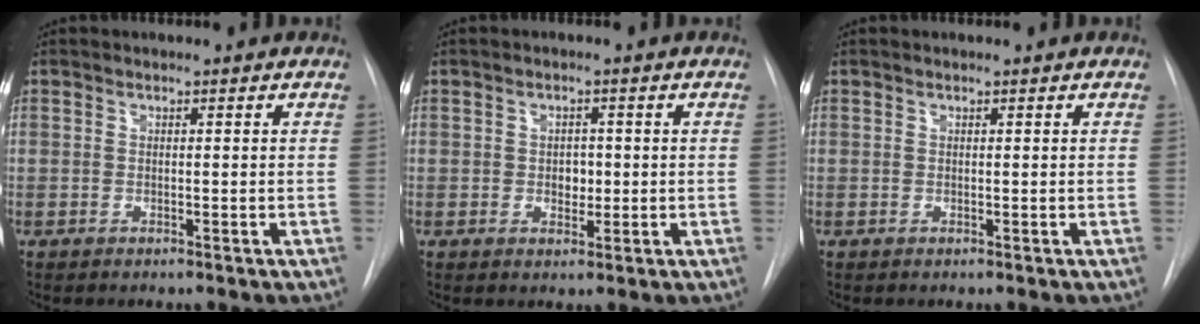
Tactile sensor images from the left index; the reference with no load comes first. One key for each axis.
{"total": 2.4, "fx": 0.0, "fy": 1.7, "fz": 1.6, "tx": -0.022, "ty": 0.001, "tz": 0.003}
{"total": 0.0}